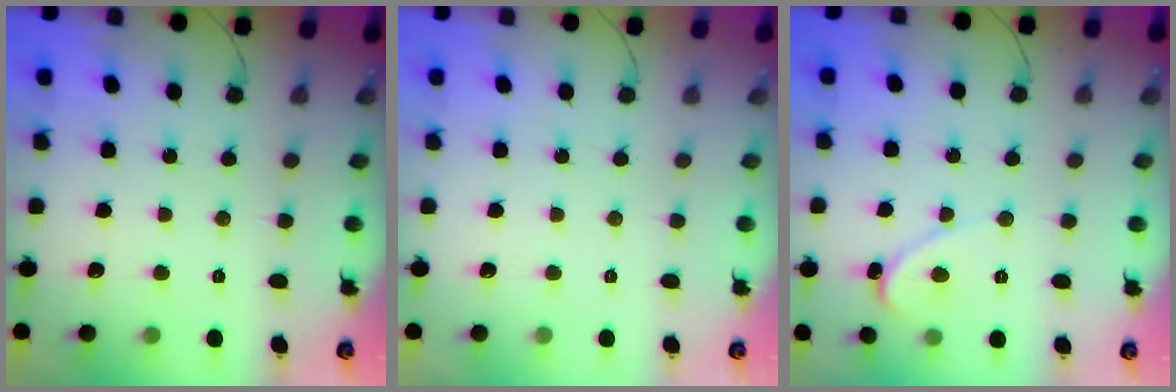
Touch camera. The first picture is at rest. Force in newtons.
{"total": 0.0}
{"total": 1.7, "press": 1.7, "slide": 0.2}